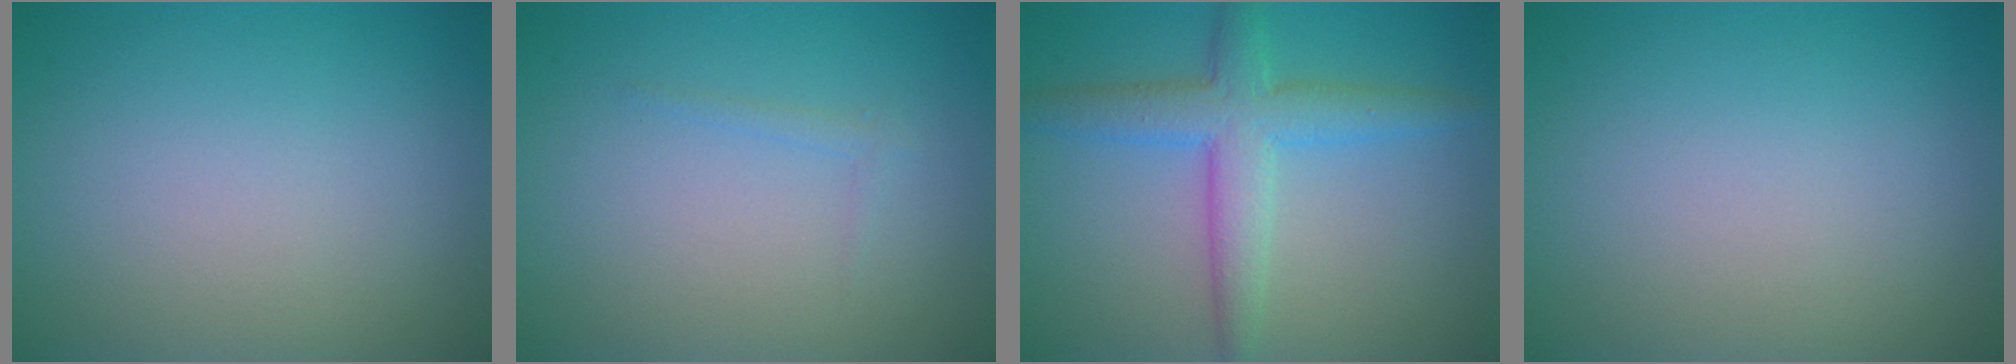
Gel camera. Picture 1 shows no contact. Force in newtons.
{"total": 0.7, "press": 0.7, "slide": 0.0}
{"total": 4.6, "press": 4.6, "slide": 0.1}
{"total": 0.0}